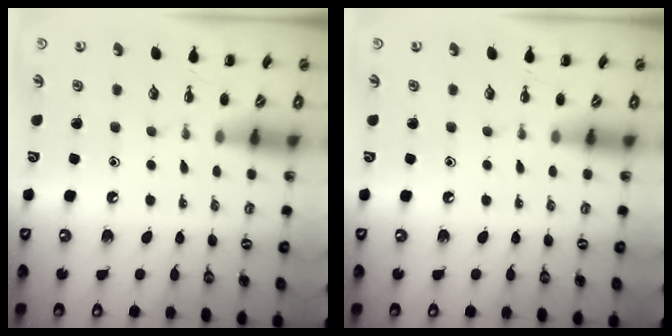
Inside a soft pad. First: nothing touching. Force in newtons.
{"total": 0.0}